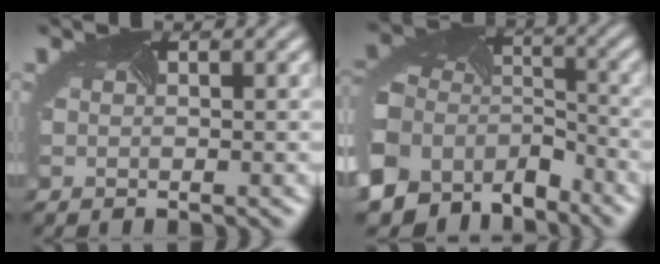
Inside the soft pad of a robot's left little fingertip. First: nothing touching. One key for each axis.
{"total": 11.0, "fx": -6.3, "fy": 7.8, "fz": 4.5, "tx": -0.122, "ty": -0.042, "tz": -0.097}